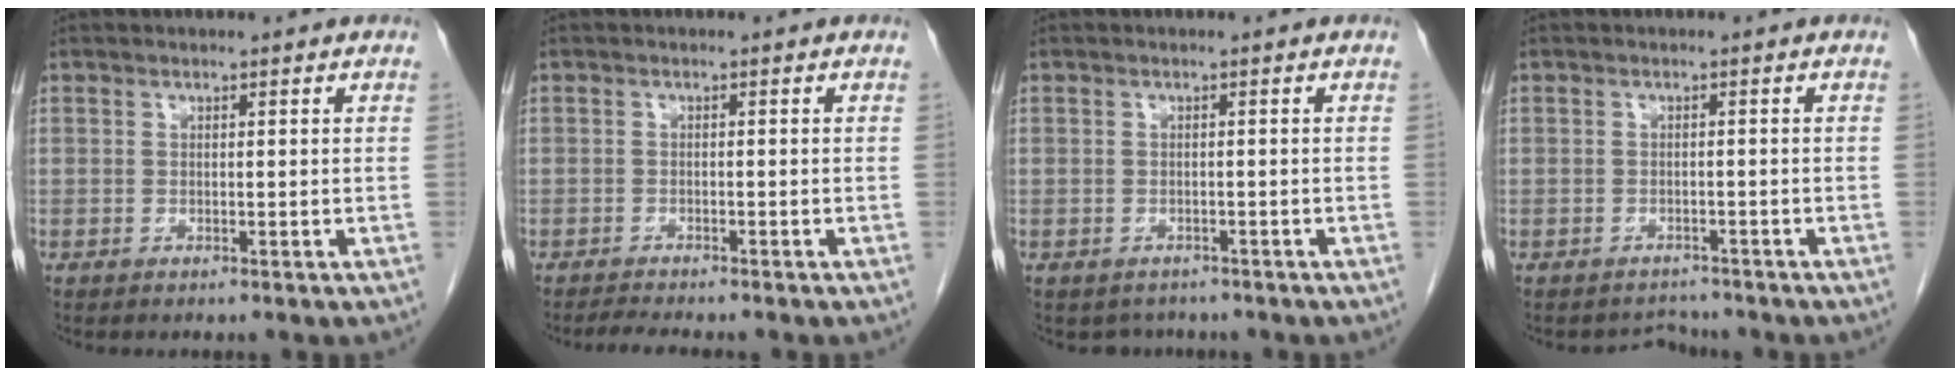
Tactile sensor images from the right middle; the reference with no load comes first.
{"total": 3.0, "force": [-2.7, 0.0, 1.3], "torque": [-0.025, -0.010, -0.042]}
{"total": 2.4, "force": [-2.0, 1.4, 0.1], "torque": [-0.005, 0.002, -0.028]}
{"total": 2.0, "force": [-1.8, 0.7, -0.7], "torque": [0.005, -0.002, -0.026]}